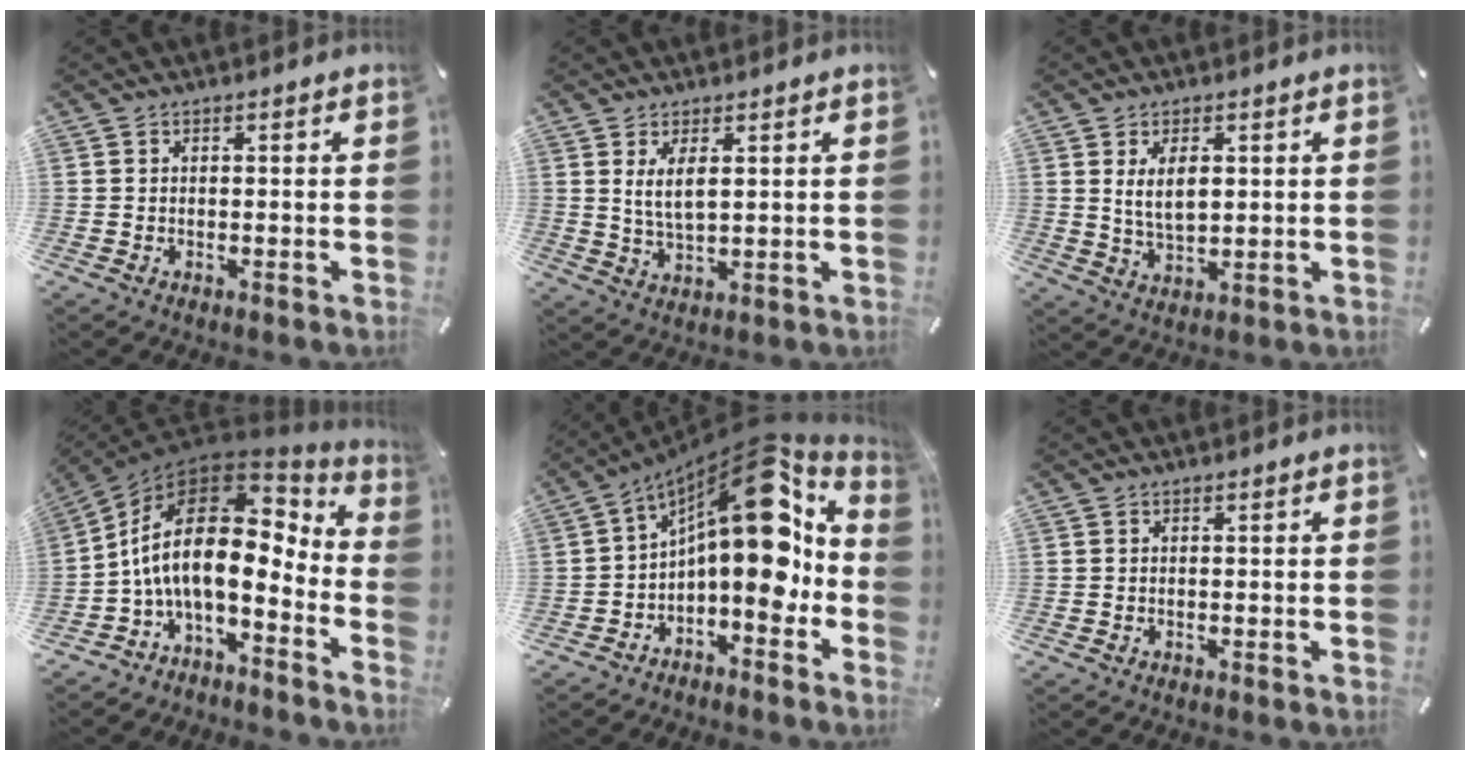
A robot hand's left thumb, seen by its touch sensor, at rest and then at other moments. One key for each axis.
{"total": 5.0, "fx": 2.0, "fy": 1.9, "fz": 4.2, "tx": -0.087, "ty": -0.005, "tz": 0.031}
{"total": 6.3, "fx": 1.7, "fy": 3.3, "fz": 5.1, "tx": -0.105, "ty": -0.006, "tz": 0.021}
{"total": 18.9, "fx": 1.1, "fy": 9.6, "fz": 16.2, "tx": -0.333, "ty": -0.033, "tz": 0.017}
{"total": 18.6, "fx": 4.5, "fy": 8.8, "fz": 15.8, "tx": -0.241, "ty": -0.051, "tz": 0.071}
{"total": 0.0}